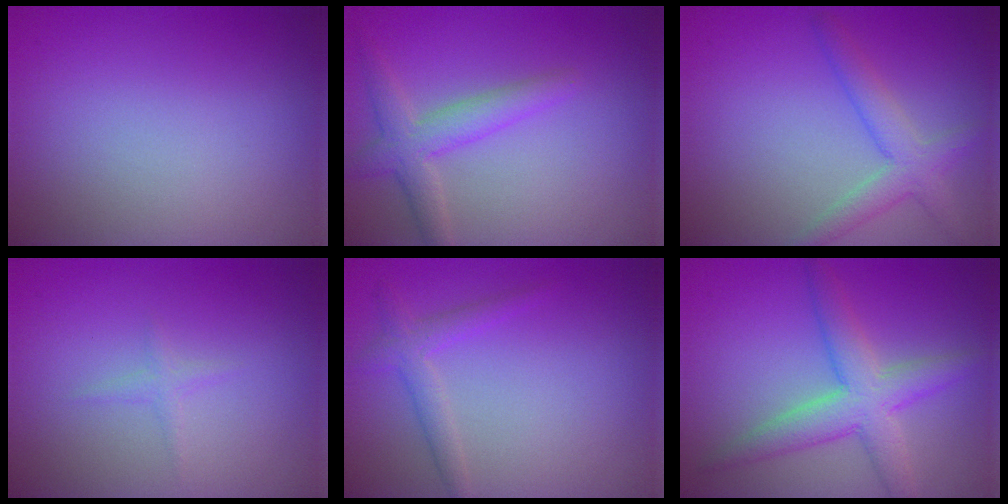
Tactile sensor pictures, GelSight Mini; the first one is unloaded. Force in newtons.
{"total": 3.3, "press": 3.3, "slide": 0.2}
{"total": 3.3, "press": 3.3, "slide": 0.1}
{"total": 0.8, "press": 0.8, "slide": 0.1}
{"total": 2.0, "press": 2.0, "slide": 0.1}
{"total": 5.0, "press": 5.0, "slide": 0.3}